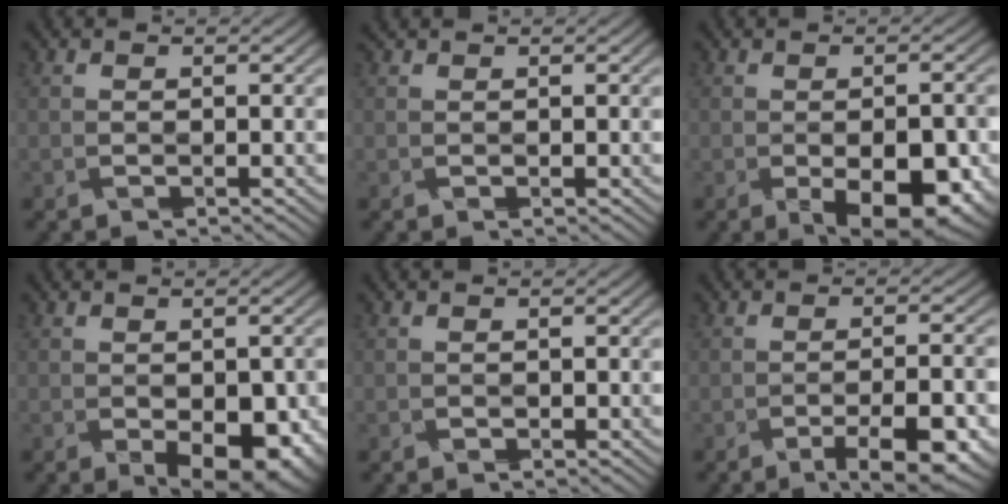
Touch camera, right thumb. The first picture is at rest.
{"total": 1.1, "force": [0.9, 0.3, 0.7], "torque": [-0.012, -0.001, 0.019]}
{"total": 9.7, "force": [-4.0, 4.2, 7.8], "torque": [-0.099, -0.011, -0.043]}
{"total": 9.1, "force": [-3.3, 5.0, 6.9], "torque": [-0.081, -0.022, -0.017]}
{"total": 0.0}
{"total": 7.8, "force": [-3.9, 2.1, 6.4], "torque": [-0.084, -0.006, -0.044]}